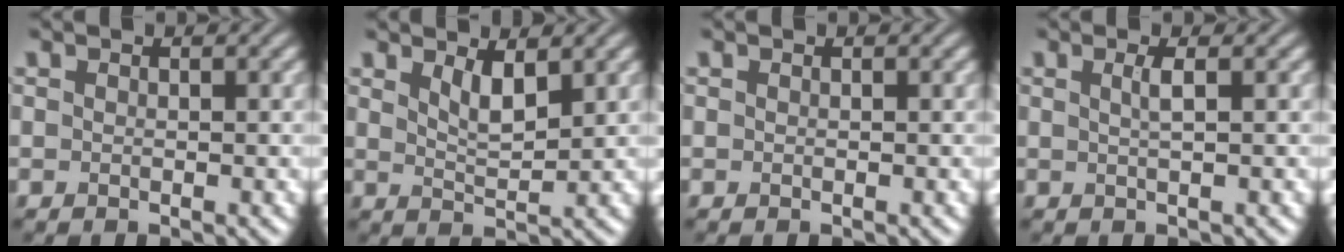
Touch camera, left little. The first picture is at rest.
{"total": 2.5, "force": [1.5, 0.7, 1.8], "torque": [-0.035, -0.008, 0.031]}
{"total": 0.0}
{"total": 1.6, "force": [0.4, 0.4, 1.4], "torque": [-0.024, 0.003, 0.004]}